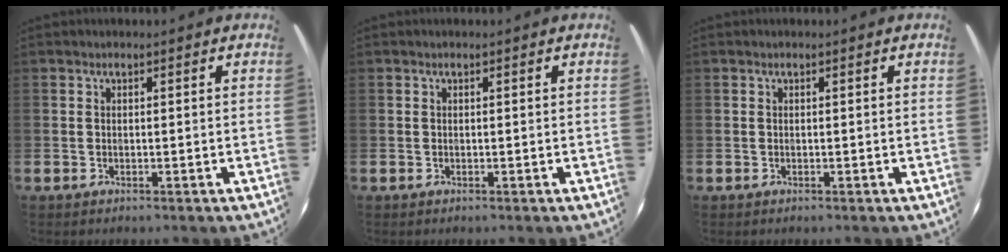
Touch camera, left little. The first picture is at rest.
{"total": 0.0}
{"total": 0.0}